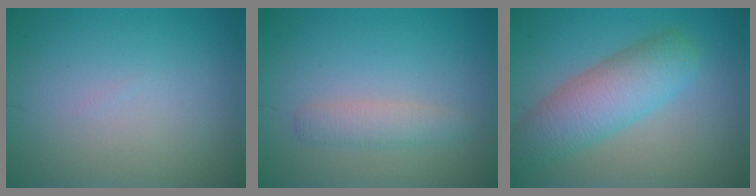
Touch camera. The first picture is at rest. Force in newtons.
{"total": 1.9, "press": 1.9, "slide": 0.1}
{"total": 6.0, "press": 6.0, "slide": 0.2}